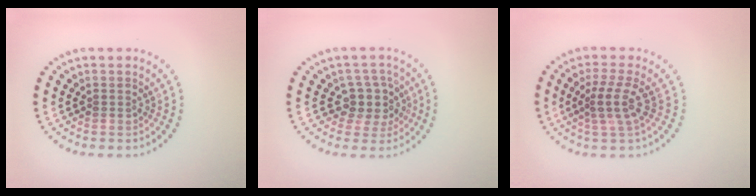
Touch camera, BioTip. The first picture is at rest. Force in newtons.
{"total": 2.9, "press": 2.3, "slide": 1.7}
{"total": 2.8, "press": 2.0, "slide": 1.9}